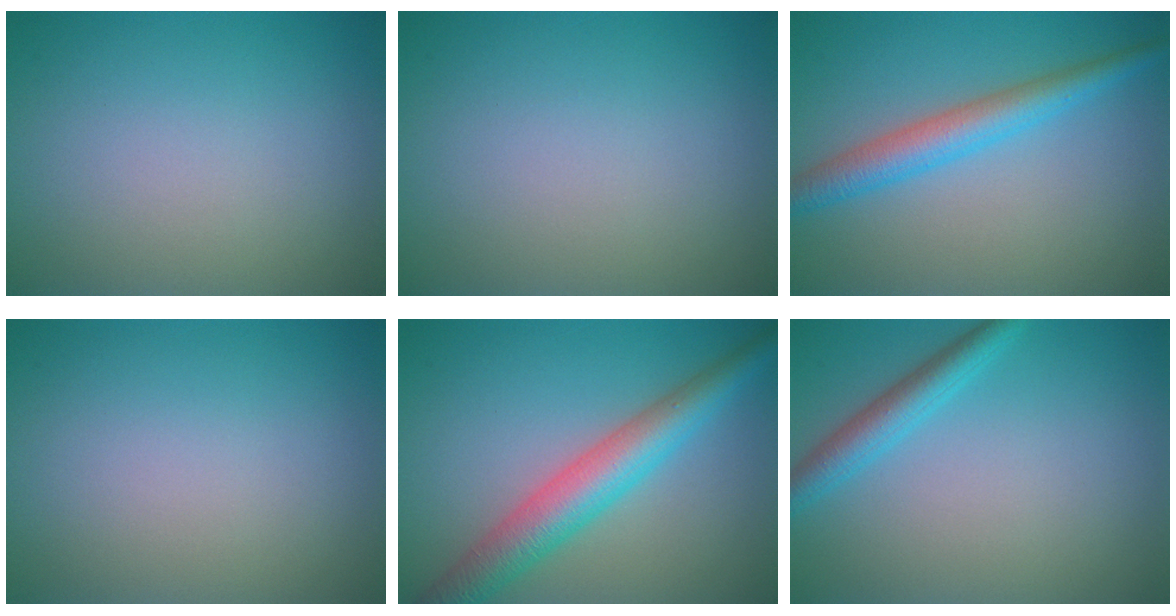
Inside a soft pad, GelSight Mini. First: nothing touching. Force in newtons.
{"total": 0.0}
{"total": 4.1, "press": 4.1, "slide": 0.1}
{"total": 0.0}
{"total": 5.9, "press": 5.9, "slide": 0.1}
{"total": 3.0, "press": 2.9, "slide": 0.2}